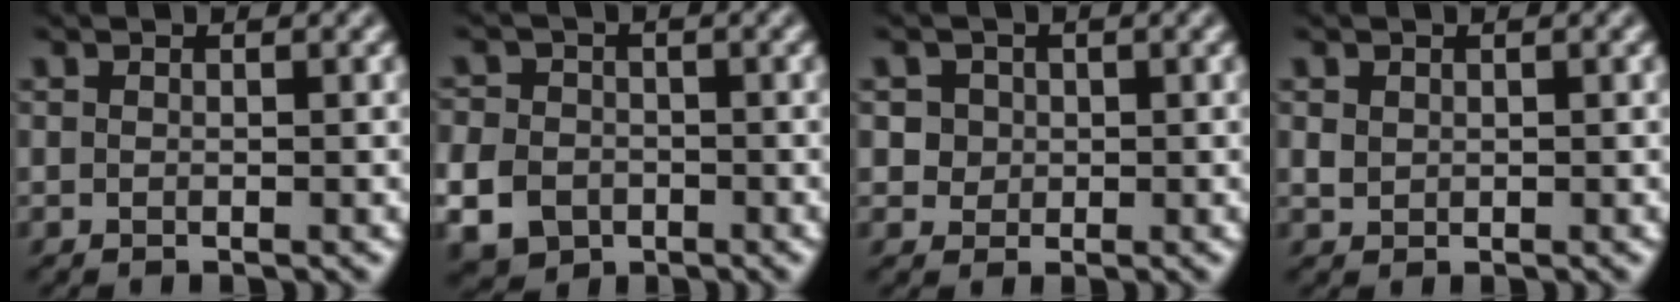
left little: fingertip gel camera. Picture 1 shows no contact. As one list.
[{"total": 7.3, "force": [-2.8, 6.2, 2.6], "torque": [-0.060, -0.023, -0.073]}, {"total": 3.3, "force": [1.1, 2.8, 1.2], "torque": [-0.021, 0.011, 0.019]}, {"total": 0.7, "force": [0.2, 0.6, 0.2], "torque": [-0.008, -0.002, 0.008]}]